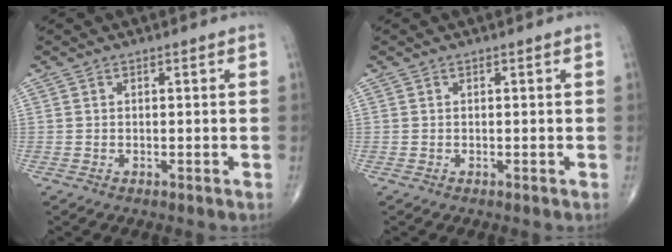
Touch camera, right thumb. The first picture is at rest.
{"total": 0.0}